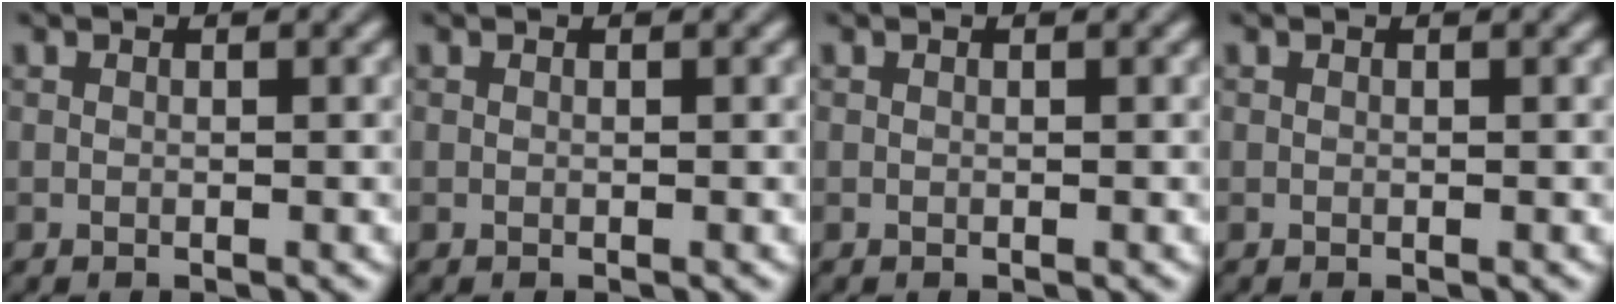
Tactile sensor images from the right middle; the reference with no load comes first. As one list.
[{"total": 0.0}, {"total": 0.0}, {"total": 0.0}]